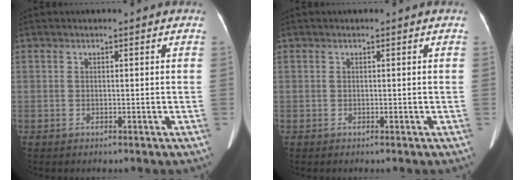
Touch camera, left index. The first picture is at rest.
{"total": 0.0}